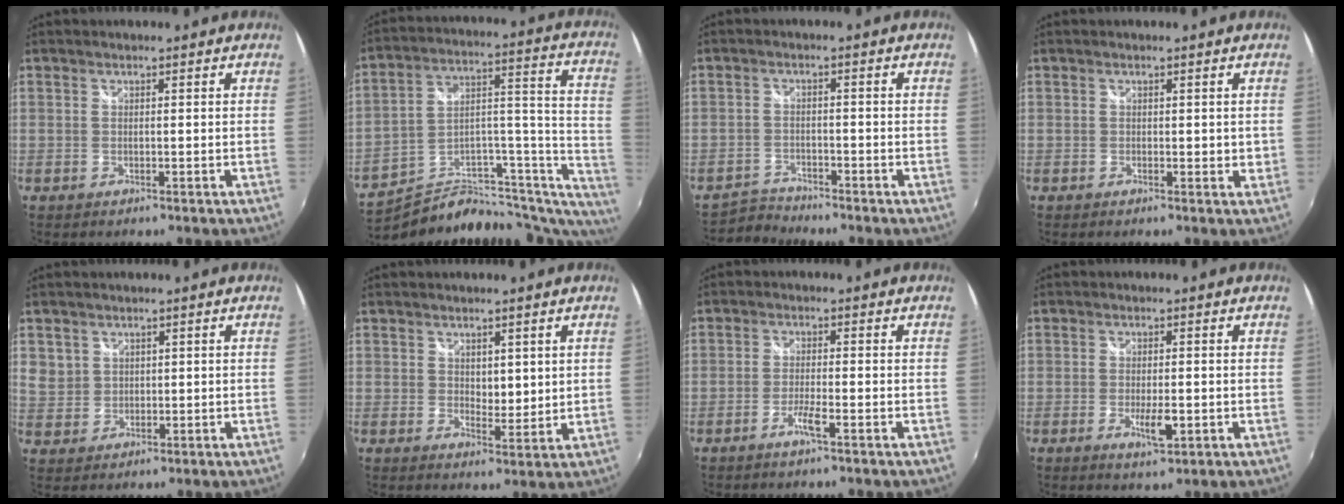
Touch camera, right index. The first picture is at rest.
{"total": 23.4, "force": [-18.1, 11.4, 9.5], "torque": [-0.104, 0.073, -0.265]}
{"total": 3.8, "force": [-3.7, 0.5, -0.7], "torque": [-0.001, 0.007, -0.074]}
{"total": 0.9, "force": [0.4, 0.7, 0.5], "torque": [-0.006, -0.001, 0.006]}
{"total": 4.9, "force": [2.0, 4.4, 1.0], "torque": [-0.008, 0.006, 0.043]}
{"total": 3.4, "force": [1.8, 2.0, 2.0], "torque": [-0.029, -0.005, 0.033]}
{"total": 2.9, "force": [-1.8, -0.2, 2.3], "torque": [-0.053, -0.004, -0.038]}
{"total": 4.1, "force": [-1.2, 1.4, 3.7], "torque": [-0.069, -0.011, -0.019]}